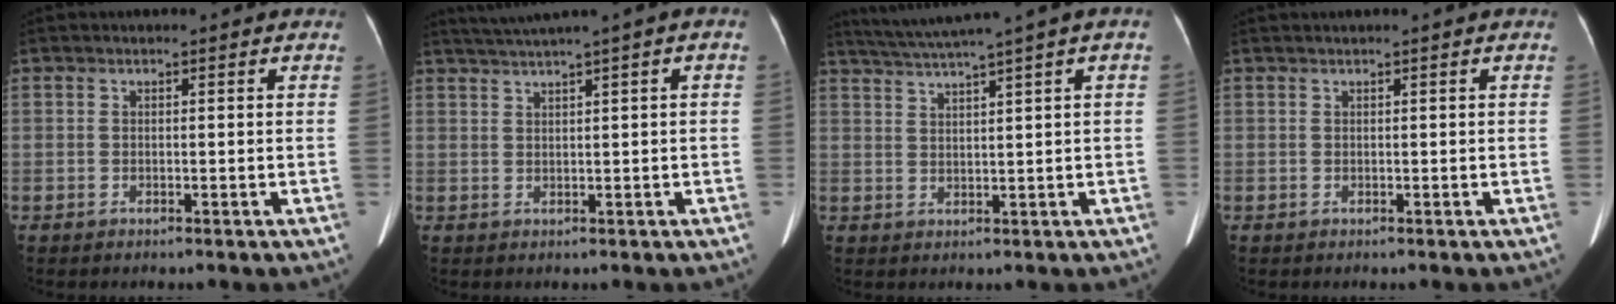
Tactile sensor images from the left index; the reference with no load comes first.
{"total": 4.8, "force": [2.8, -0.6, 3.9], "torque": [-0.075, 0.023, 0.054]}
{"total": 7.4, "force": [5.1, -1.3, 5.2], "torque": [-0.086, 0.028, 0.086]}
{"total": 0.0}